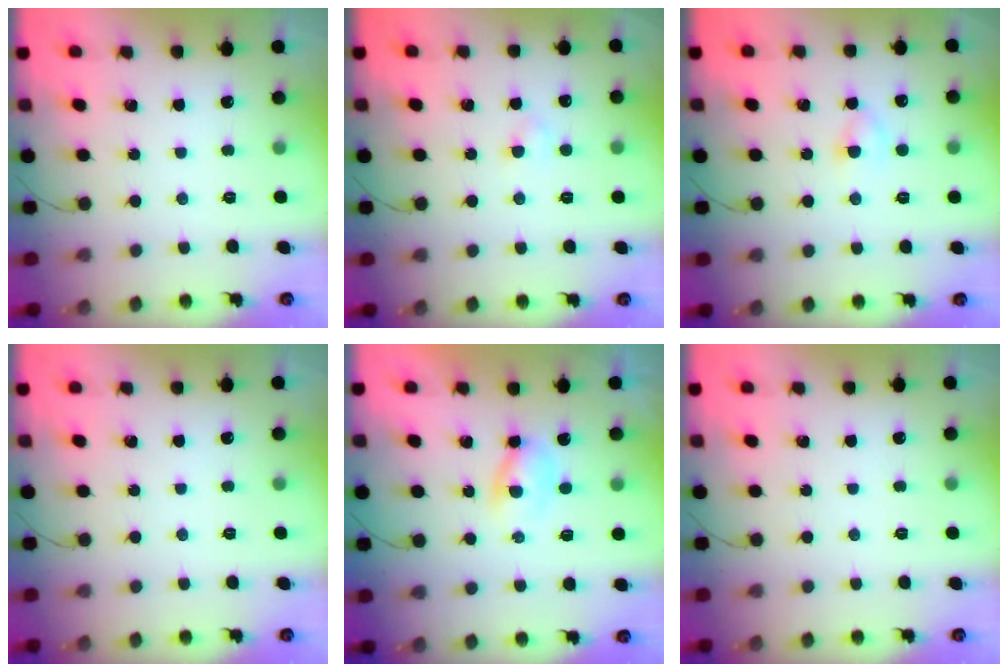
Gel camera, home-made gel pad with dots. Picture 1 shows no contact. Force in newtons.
{"total": 1.8, "press": 1.6, "slide": 0.8}
{"total": 3.6, "press": 3.3, "slide": 1.3}
{"total": 0.0}
{"total": 2.1, "press": 1.9, "slide": 0.9}
{"total": 0.0}